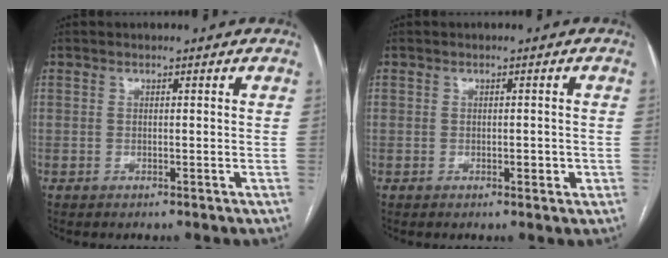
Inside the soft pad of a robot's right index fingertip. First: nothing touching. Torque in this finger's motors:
{"motor_torque": [0.02, 0.07, 0.08, 0.03]}